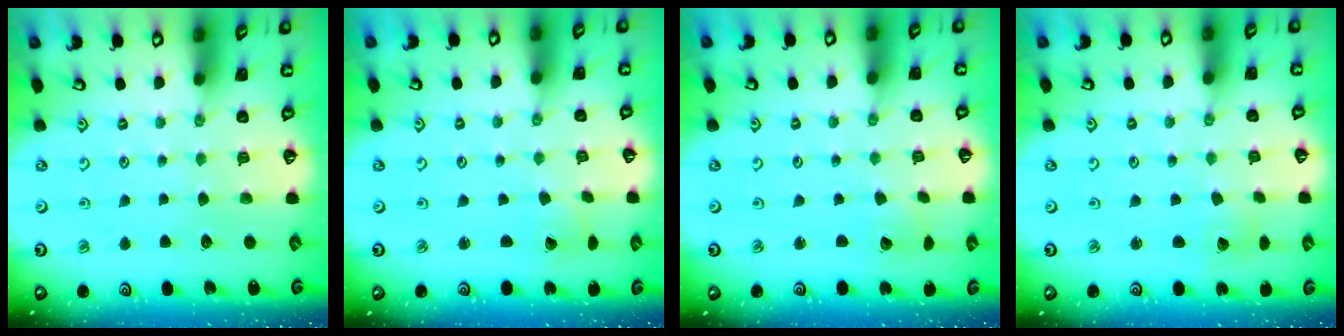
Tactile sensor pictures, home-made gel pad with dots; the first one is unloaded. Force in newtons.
{"total": 2.0, "press": 2.0, "slide": 0.2}
{"total": 2.3, "press": 2.3, "slide": 0.0}
{"total": 2.3, "press": 2.3, "slide": 0.2}